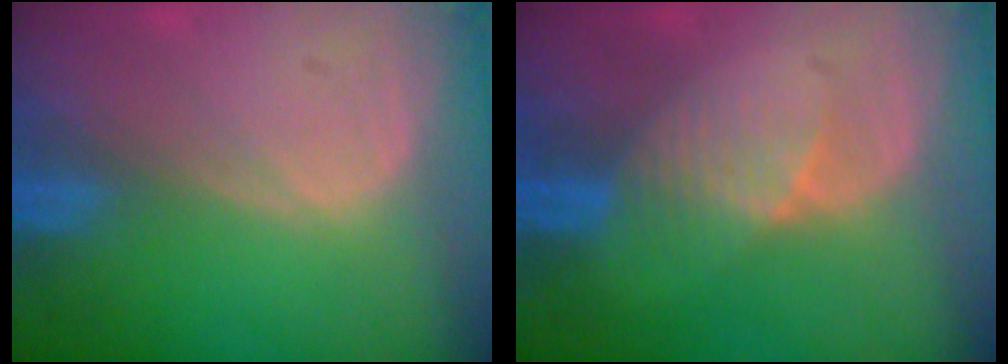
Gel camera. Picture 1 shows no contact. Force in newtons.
{"total": 3.5, "press": 3.5, "slide": 0.4}